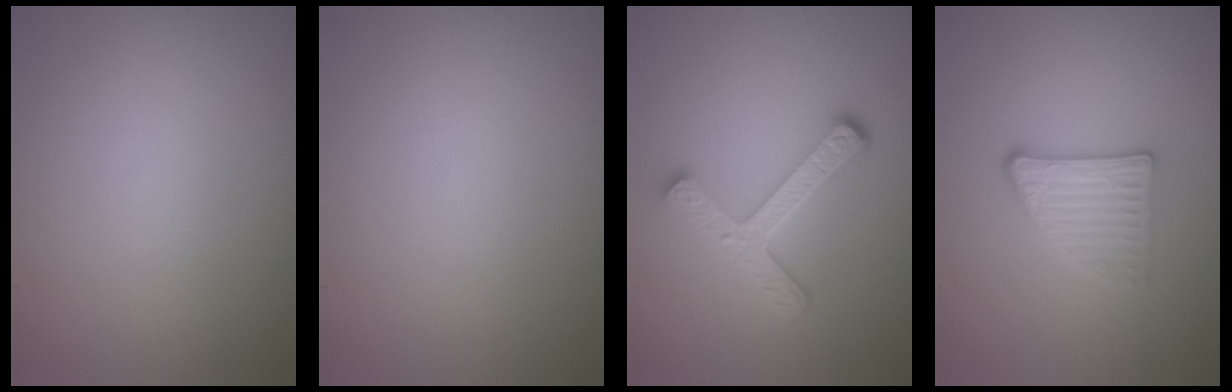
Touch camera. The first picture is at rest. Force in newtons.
{"total": 0.0}
{"total": 4.8, "press": 3.6, "slide": 3.2}
{"total": 2.8, "press": 2.5, "slide": 1.2}